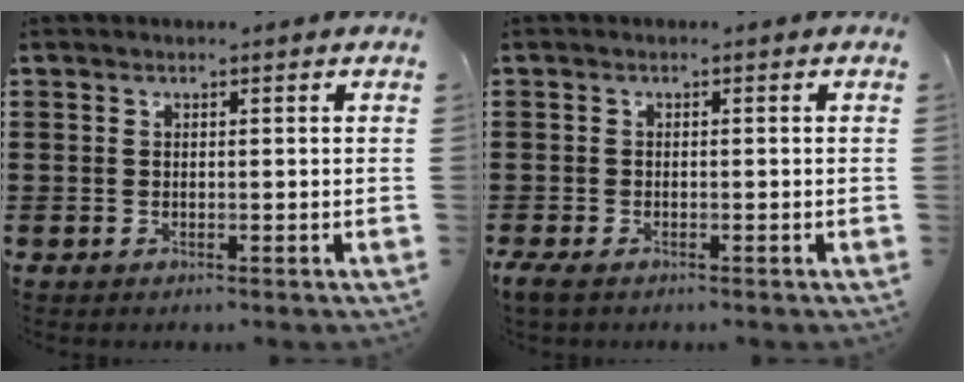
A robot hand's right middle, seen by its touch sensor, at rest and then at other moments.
{"total": 1.4, "force": [-1.0, 0.5, 0.8], "torque": [-0.033, -0.008, -0.023]}